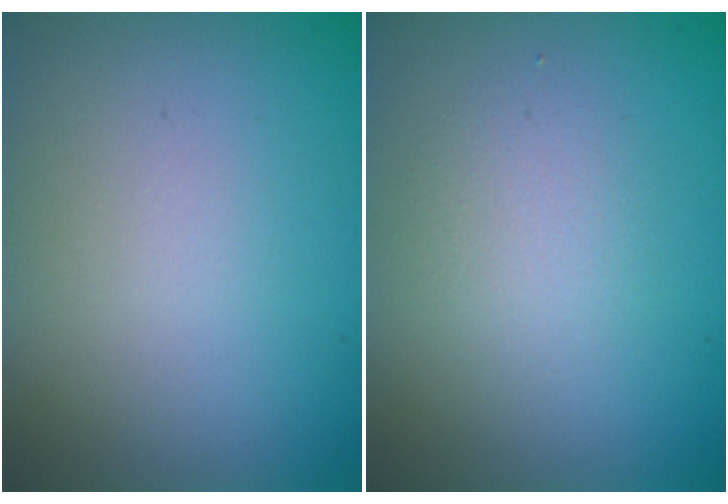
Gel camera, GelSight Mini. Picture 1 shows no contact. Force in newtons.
{"total": 1.7, "press": 1.7, "slide": 0.0}